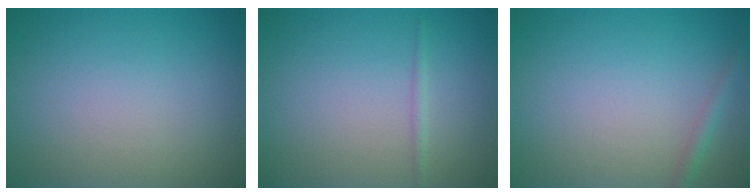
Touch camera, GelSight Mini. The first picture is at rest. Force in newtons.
{"total": 0.8, "press": 0.8, "slide": 0.1}
{"total": 1.3, "press": 1.2, "slide": 0.1}